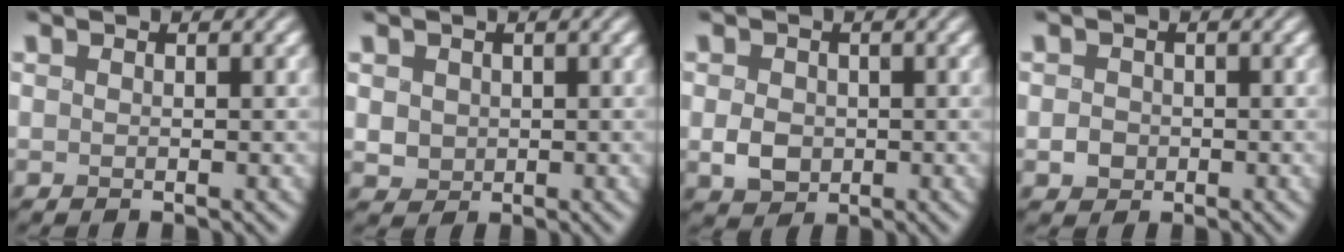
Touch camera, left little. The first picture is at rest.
{"total": 1.6, "force": [0.0, 1.5, 0.6], "torque": [-0.015, -0.005, 0.003]}
{"total": 2.7, "force": [-0.6, 2.2, 1.4], "torque": [-0.032, -0.005, -0.010]}
{"total": 1.5, "force": [-0.6, 1.3, 0.4], "torque": [-0.005, -0.005, -0.011]}